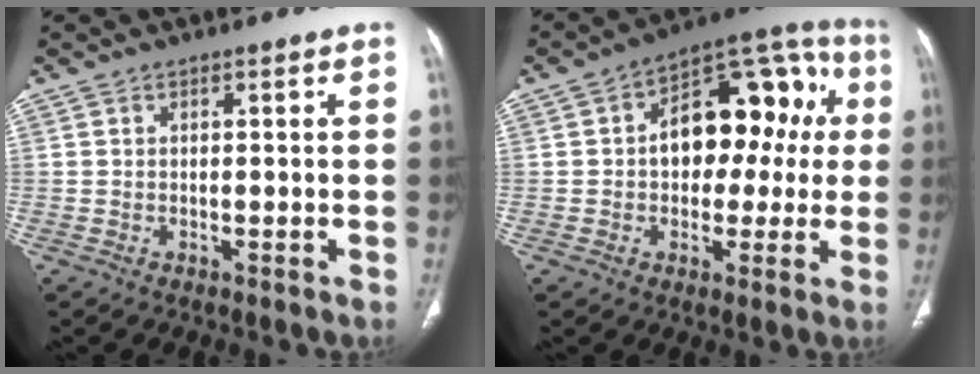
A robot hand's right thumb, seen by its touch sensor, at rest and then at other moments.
{"total": 17.7, "force": [1.6, 11.0, 13.7], "torque": [-0.134, 0.050, 0.020]}